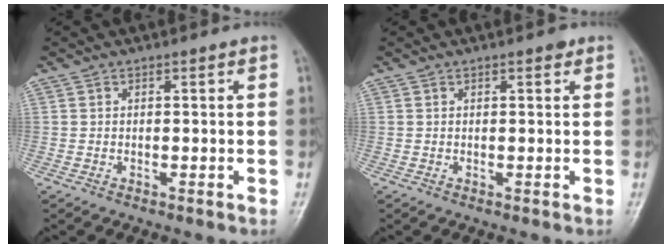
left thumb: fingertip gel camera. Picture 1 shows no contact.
{"total": 1.1, "force": [0.7, 0.5, 0.7], "torque": [-0.005, -0.001, 0.006]}